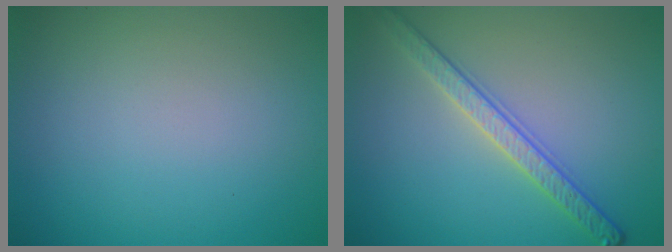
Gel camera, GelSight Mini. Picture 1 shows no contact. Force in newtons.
{"total": 3.2, "press": 3.0, "slide": 1.0}